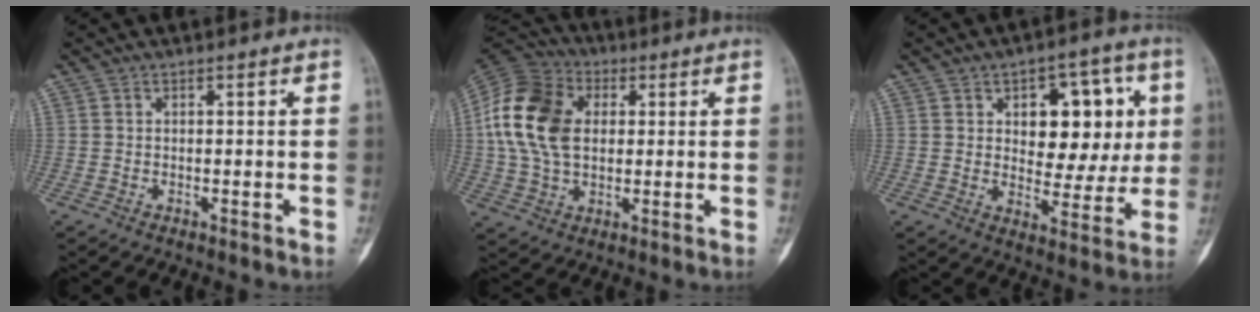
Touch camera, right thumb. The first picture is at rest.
{"total": 17.0, "force": [2.5, 12.0, 11.7], "torque": [-0.220, 0.013, 0.039]}
{"total": 14.5, "force": [3.5, 8.7, 11.1], "torque": [-0.089, 0.003, 0.053]}